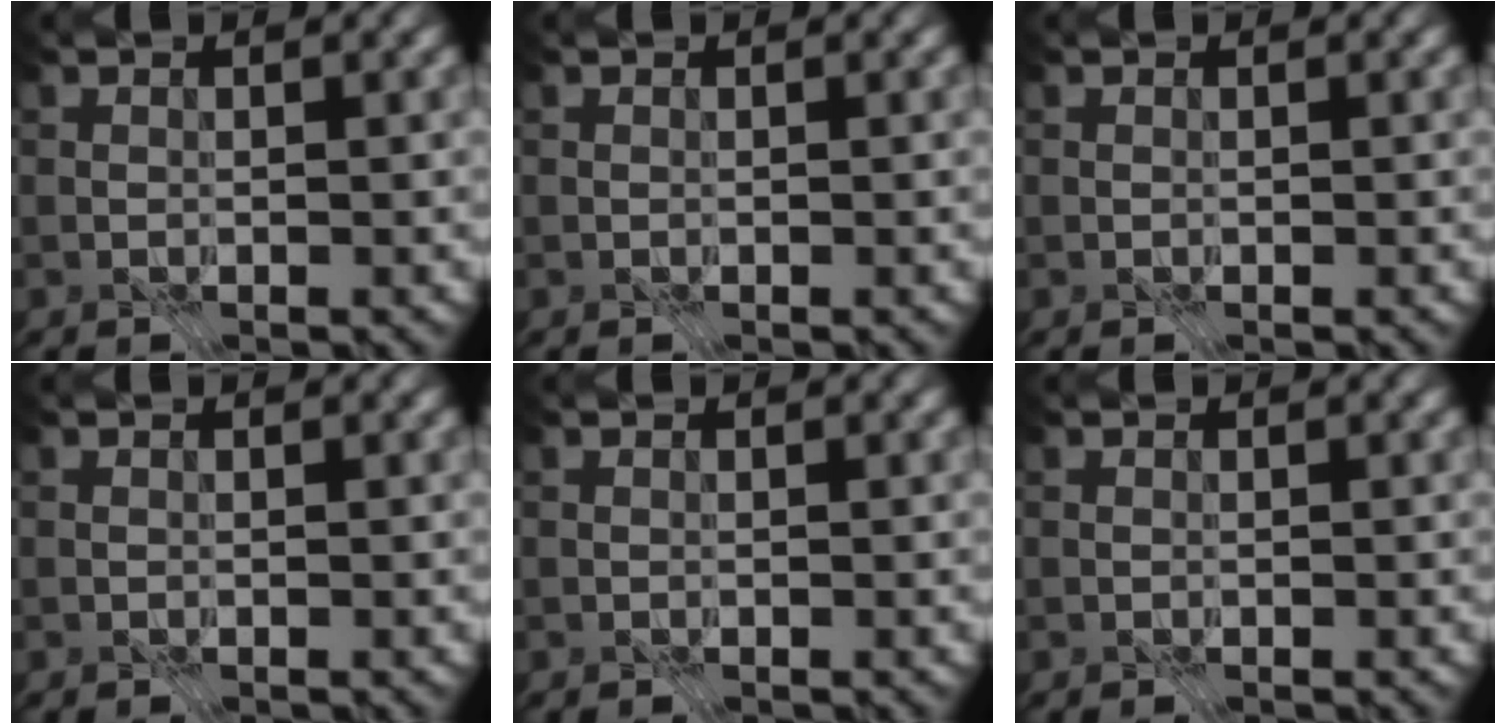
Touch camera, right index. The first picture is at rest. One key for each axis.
{"total": 0.0}
{"total": 0.0}
{"total": 0.0}
{"total": 0.0}
{"total": 0.0}